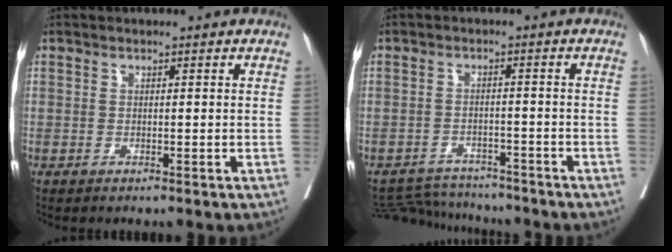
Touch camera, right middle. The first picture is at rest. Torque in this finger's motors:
{"motor_torque": [-0.50, -0.52, -0.06, -0.06]}